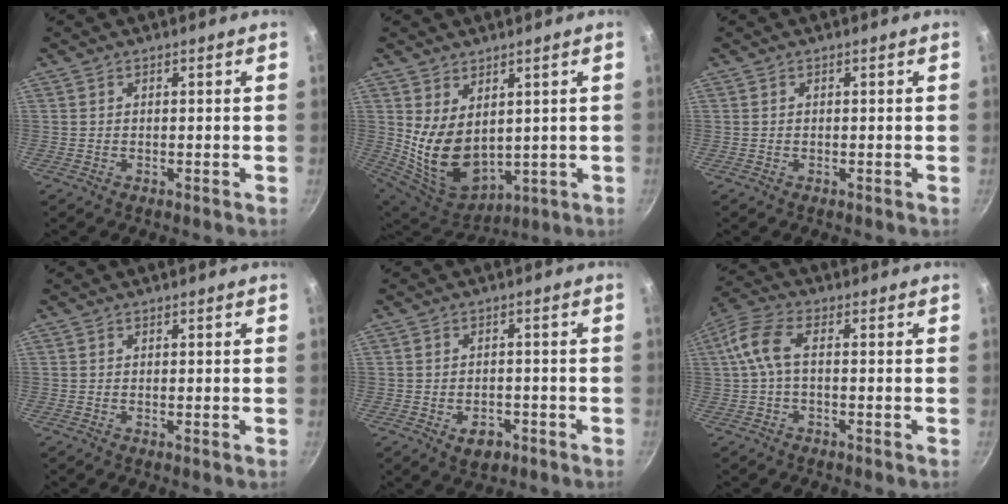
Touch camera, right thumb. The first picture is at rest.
{"total": 12.5, "force": [2.7, 8.2, 9.0], "torque": [-0.143, -0.046, 0.078]}
{"total": 0.0}
{"total": 0.0}
{"total": 4.5, "force": [-2.1, 3.0, 2.7], "torque": [-0.029, 0.011, -0.025]}
{"total": 6.7, "force": [-0.1, 3.0, 6.0], "torque": [-0.145, 0.023, -0.014]}